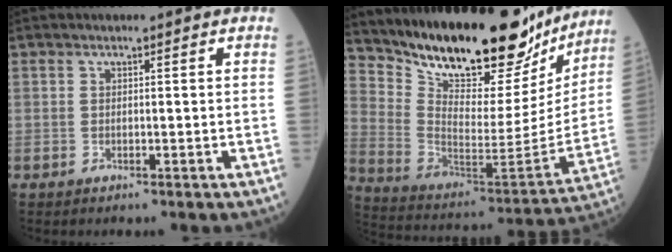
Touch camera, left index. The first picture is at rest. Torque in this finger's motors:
{"motor_torque": [0.57, -0.76, 0.89, 0.16]}